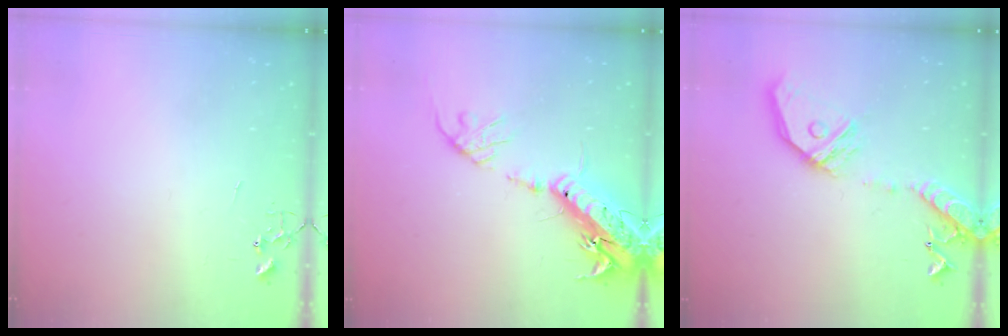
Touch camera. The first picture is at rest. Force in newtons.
{"total": 19.6, "press": 19.1, "slide": 4.3}
{"total": 18.2, "press": 17.9, "slide": 3.1}